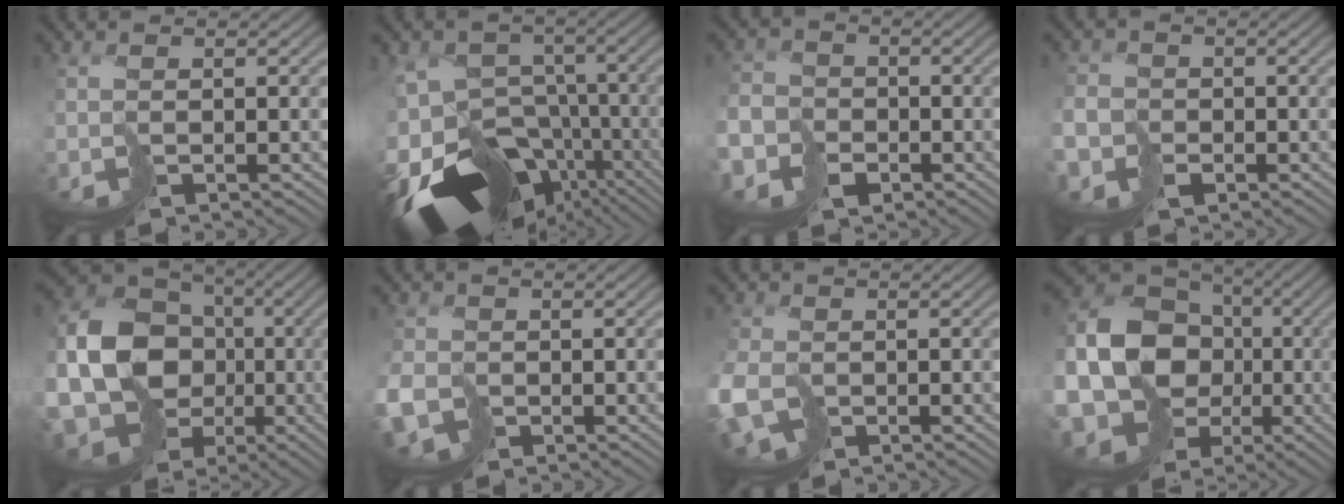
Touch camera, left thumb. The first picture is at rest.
{"total": 18.5, "force": [-10.1, 10.9, 11.0], "torque": [-0.208, -0.032, -0.109]}
{"total": 7.5, "force": [-4.2, 5.8, 2.4], "torque": [-0.067, -0.030, -0.094]}
{"total": 5.2, "force": [-2.5, 4.3, 1.6], "torque": [-0.042, -0.017, -0.063]}
{"total": 17.1, "force": [-1.8, 14.1, 9.5], "torque": [-0.212, -0.034, -0.012]}
{"total": 5.6, "force": [-2.2, 4.0, 3.2], "torque": [-0.089, -0.018, -0.039]}
{"total": 7.1, "force": [-2.6, 4.7, 4.7], "torque": [-0.135, -0.028, -0.043]}
{"total": 18.3, "force": [-3.1, 15.2, 9.6], "torque": [-0.210, -0.033, -0.060]}